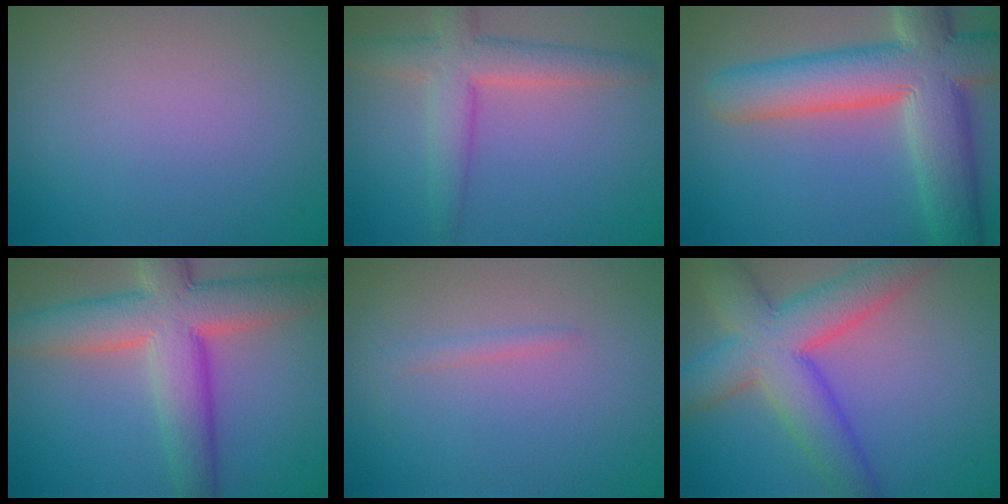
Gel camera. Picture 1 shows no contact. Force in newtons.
{"total": 5.1, "press": 5.1, "slide": 0.3}
{"total": 11.8, "press": 11.8, "slide": 1.0}
{"total": 9.8, "press": 9.8, "slide": 0.5}
{"total": 1.0, "press": 1.0, "slide": 0.0}
{"total": 9.3, "press": 9.3, "slide": 0.6}